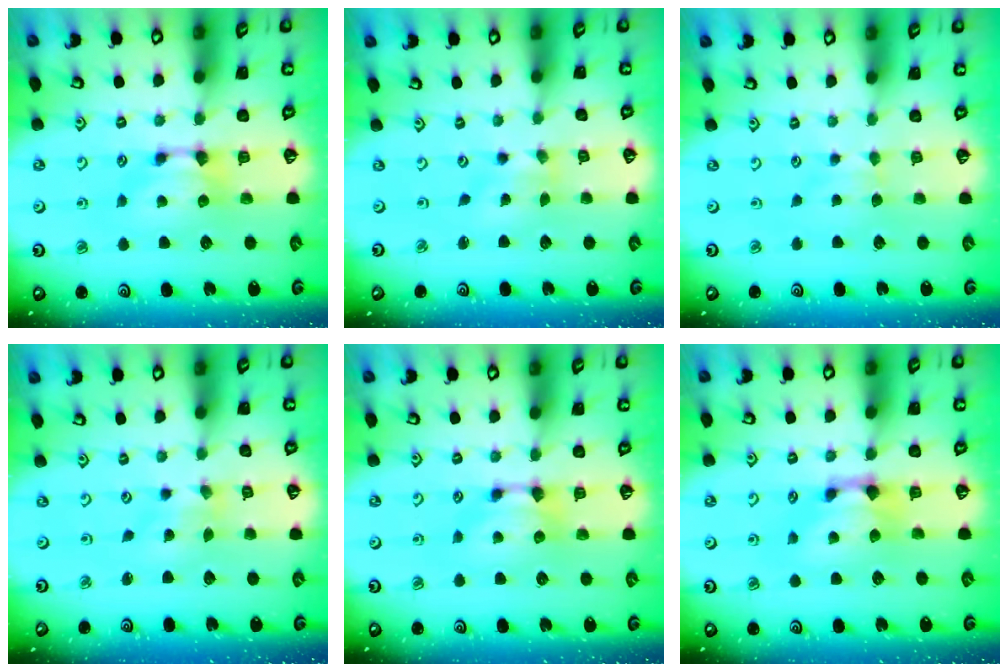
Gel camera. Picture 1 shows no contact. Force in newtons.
{"total": 2.1, "press": 1.8, "slide": 1.1}
{"total": 2.2, "press": 2.2, "slide": 0.5}
{"total": 2.6, "press": 2.4, "slide": 0.9}
{"total": 0.0}
{"total": 1.1, "press": 0.1, "slide": 1.1}